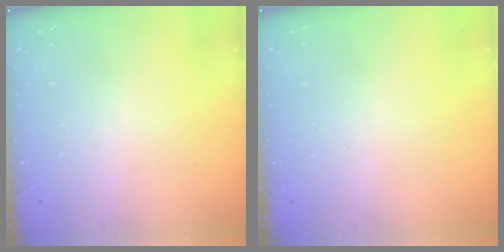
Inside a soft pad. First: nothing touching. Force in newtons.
{"total": 0.0}